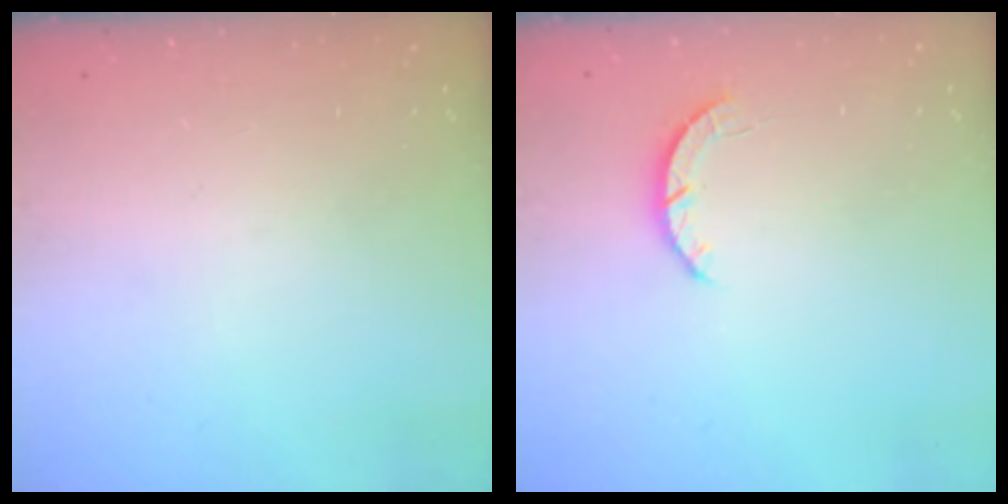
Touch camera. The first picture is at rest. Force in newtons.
{"total": 2.8, "press": 2.8, "slide": 0.4}